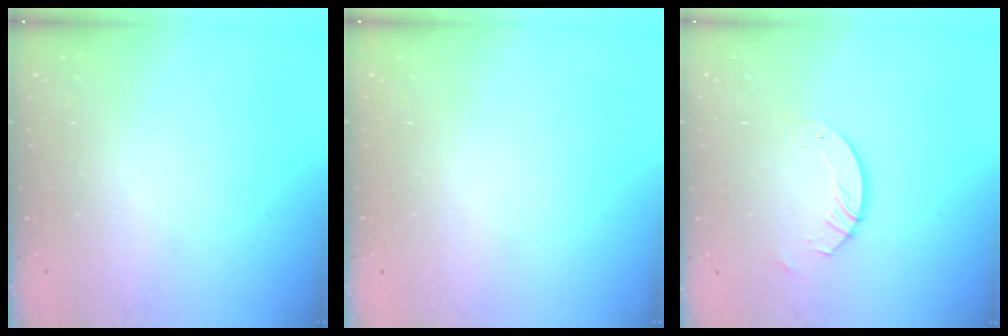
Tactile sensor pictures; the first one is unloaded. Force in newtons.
{"total": 0.0}
{"total": 3.5, "press": 3.5, "slide": 0.3}